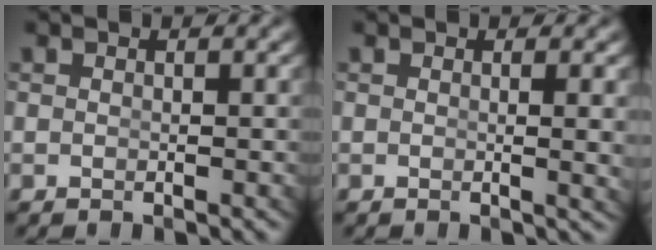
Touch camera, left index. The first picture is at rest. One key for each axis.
{"total": 1.6, "fx": 0.4, "fy": -0.3, "fz": 1.6, "tx": -0.017, "ty": -0.005, "tz": 0.006}